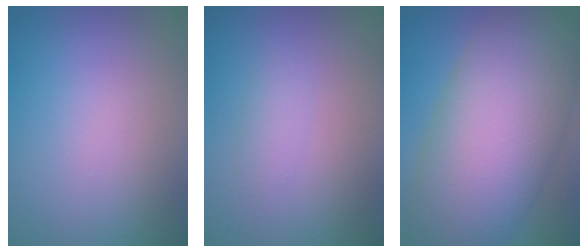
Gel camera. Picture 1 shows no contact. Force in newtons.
{"total": 1.4, "press": 1.4, "slide": 0.0}
{"total": 14.3, "press": 14.3, "slide": 0.5}